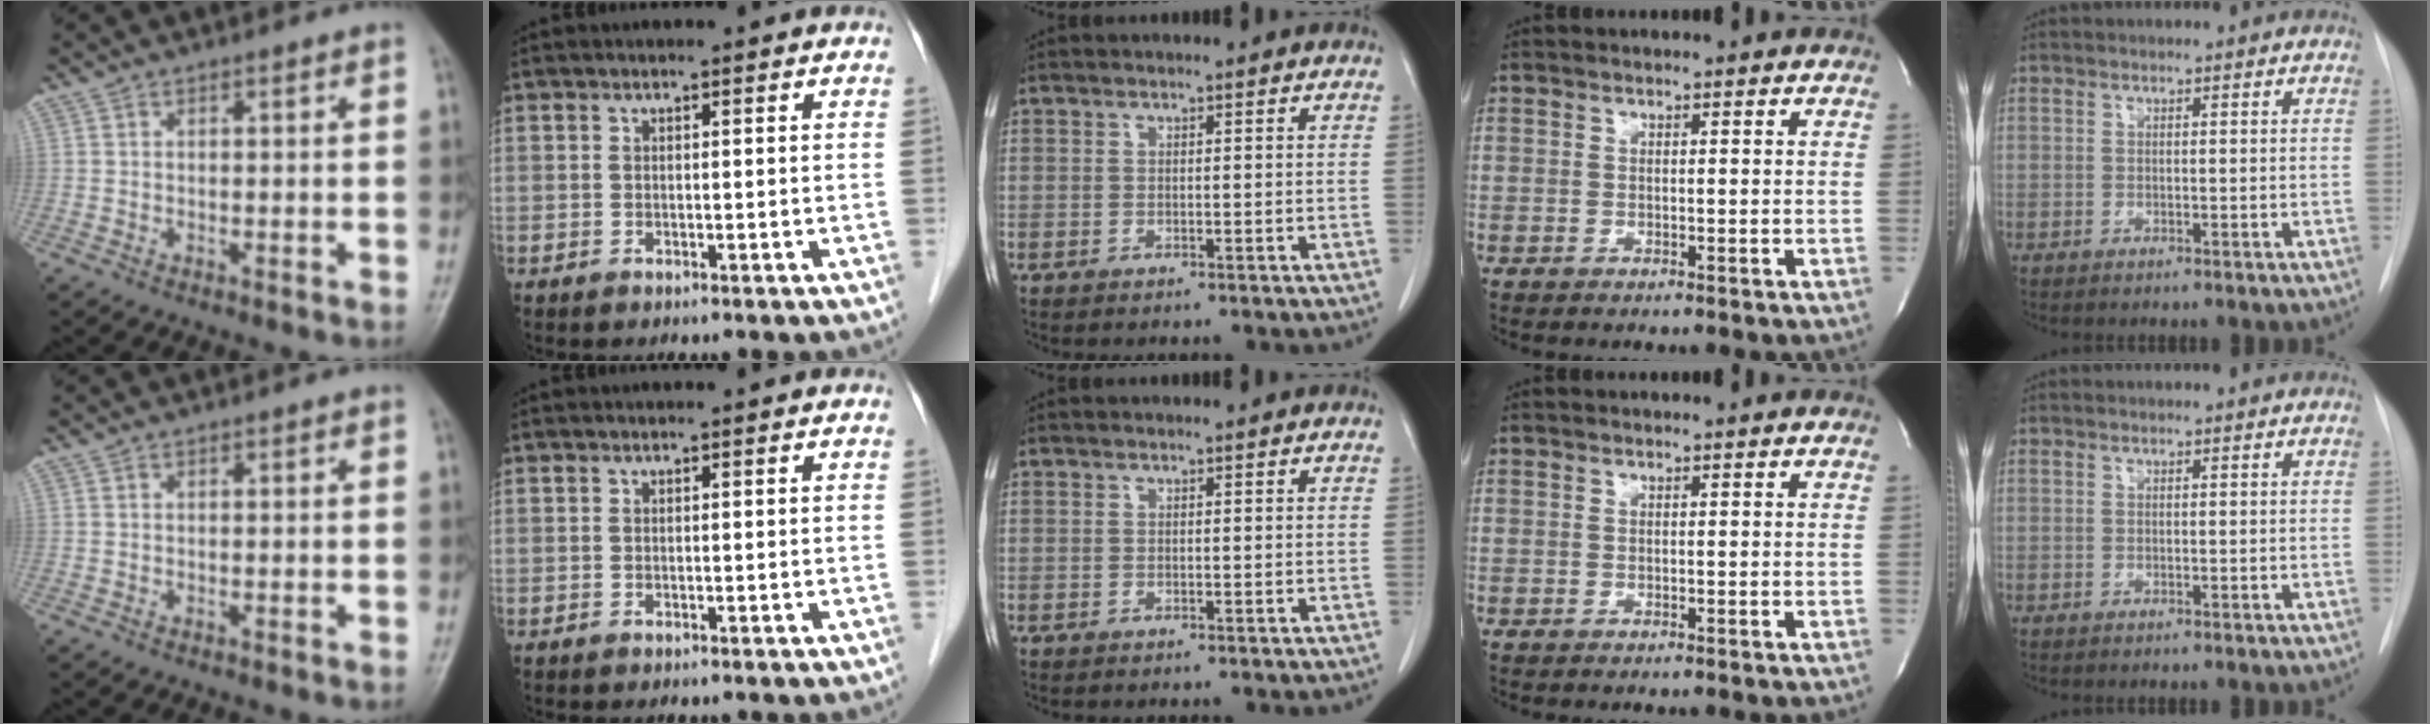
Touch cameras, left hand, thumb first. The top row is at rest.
{}